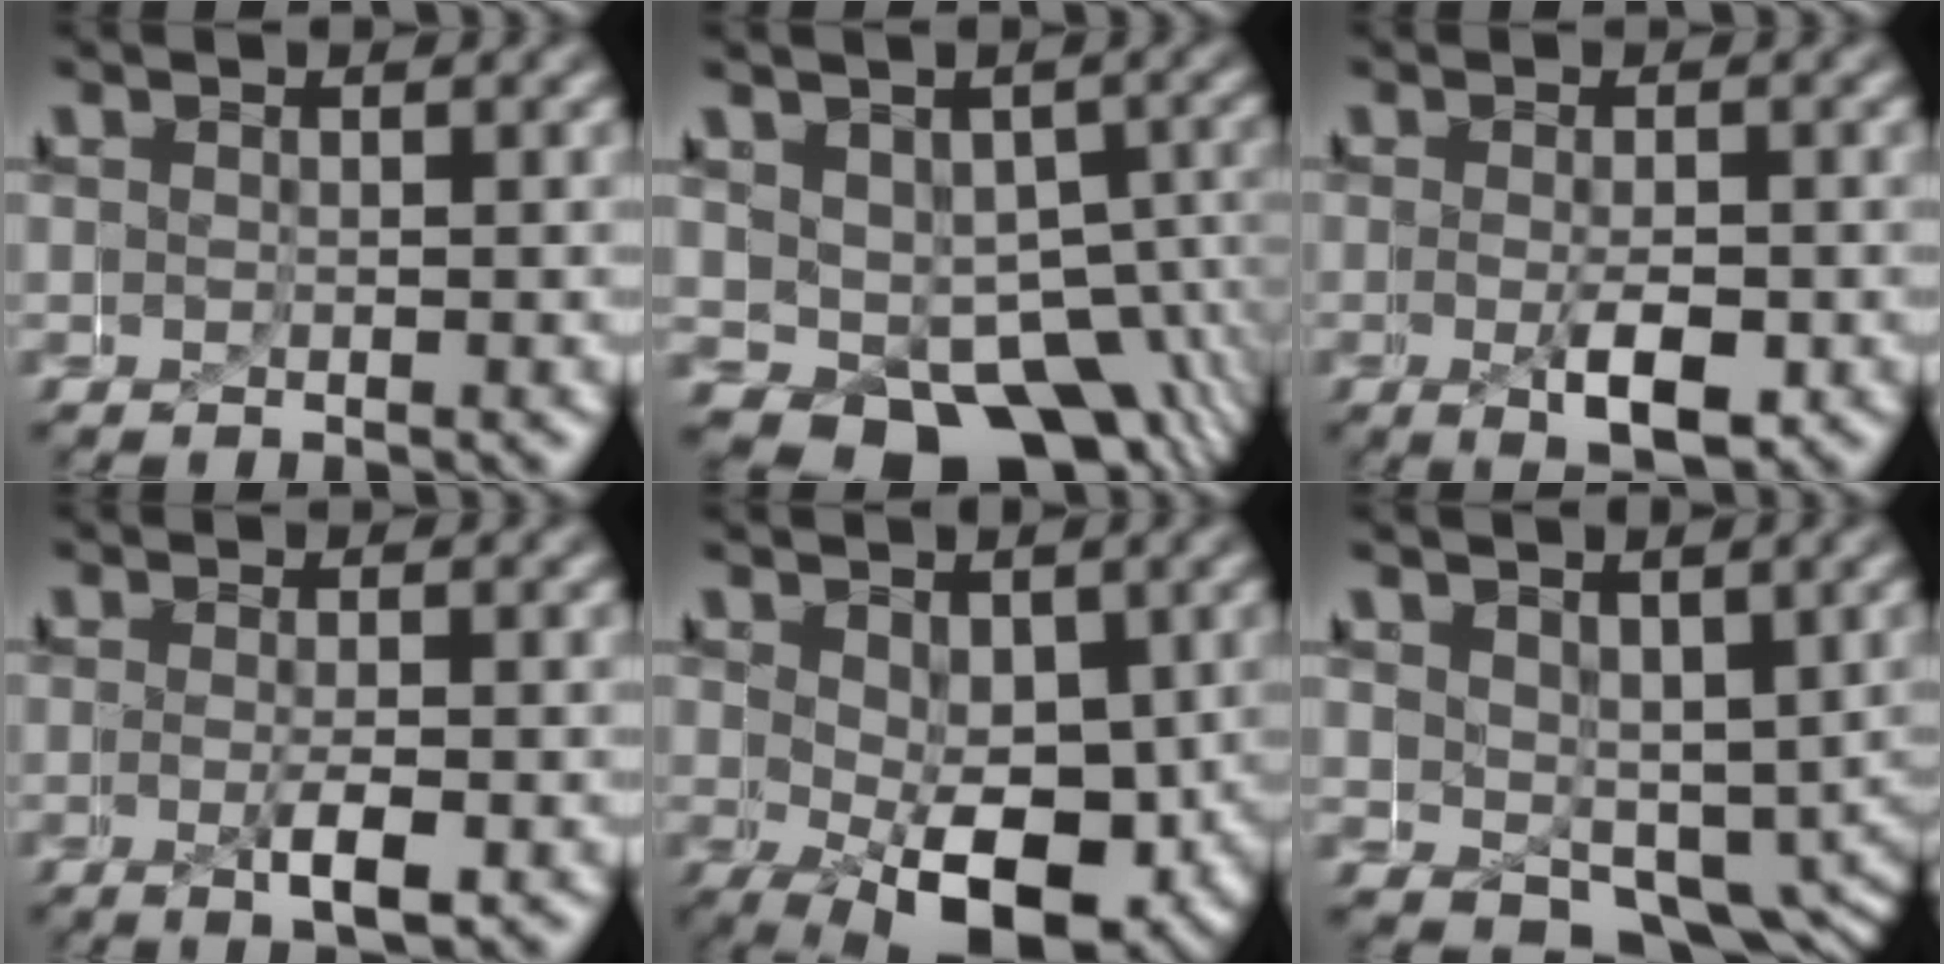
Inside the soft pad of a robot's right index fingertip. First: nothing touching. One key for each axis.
{"total": 10.4, "fx": -7.0, "fy": 6.3, "fz": 4.4, "tx": -0.083, "ty": -0.043, "tz": -0.108}
{"total": 3.3, "fx": -1.2, "fy": 1.1, "fz": 2.9, "tx": -0.040, "ty": -0.015, "tz": -0.014}
{"total": 2.0, "fx": -0.9, "fy": 0.2, "fz": 1.8, "tx": -0.022, "ty": -0.010, "tz": -0.012}
{"total": 6.8, "fx": -1.8, "fy": 3.5, "fz": 5.6, "tx": -0.077, "ty": -0.023, "tz": -0.019}
{"total": 5.6, "fx": -3.3, "fy": 3.7, "fz": 2.7, "tx": -0.054, "ty": -0.032, "tz": -0.042}